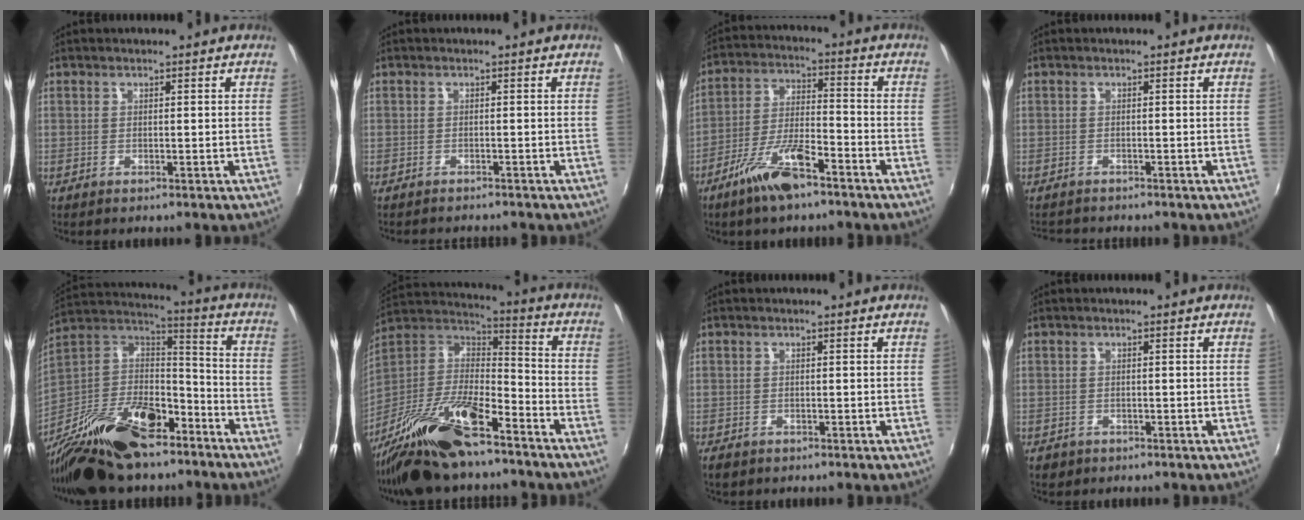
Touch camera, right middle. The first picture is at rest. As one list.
[{"total": 2.8, "force": [-2.7, 0.4, 0.7], "torque": [-0.022, -0.013, -0.042]}, {"total": 10.5, "force": [-7.1, 2.6, 7.2], "torque": [-0.150, -0.002, -0.130]}, {"total": 2.9, "force": [-2.7, 0.6, 0.6], "torque": [-0.021, -0.014, -0.047]}, {"total": 27.1, "force": [-18.0, 12.3, 16.2], "torque": [-0.323, -0.001, -0.297]}, {"total": 21.8, "force": [-15.1, 6.9, 14.2], "torque": [-0.276, -0.017, -0.271]}, {"total": 1.8, "force": [-1.1, 1.1, 0.8], "torque": [-0.018, -0.004, -0.018]}, {"total": 1.9, "force": [-0.9, 1.5, 0.6], "torque": [-0.015, -0.003, -0.013]}]